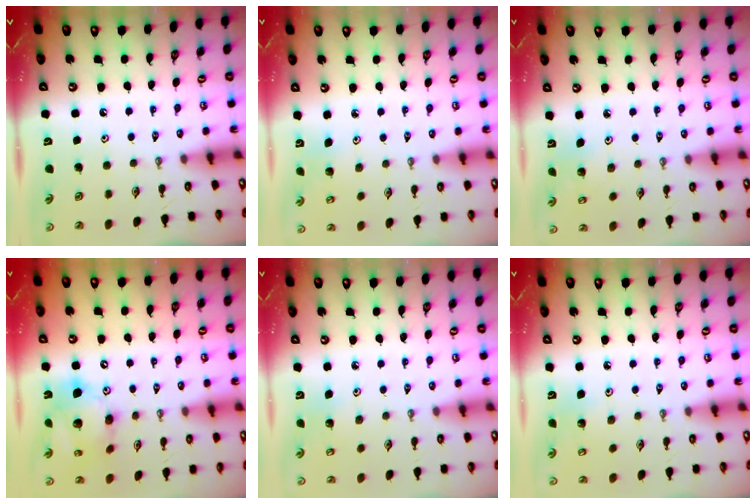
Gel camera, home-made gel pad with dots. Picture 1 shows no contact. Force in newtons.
{"total": 2.7, "press": 2.7, "slide": 0.5}
{"total": 2.5, "press": 2.5, "slide": 0.2}
{"total": 16.2, "press": 16.0, "slide": 2.5}
{"total": 3.0, "press": 3.0, "slide": 0.2}
{"total": 3.3, "press": 3.3, "slide": 0.5}